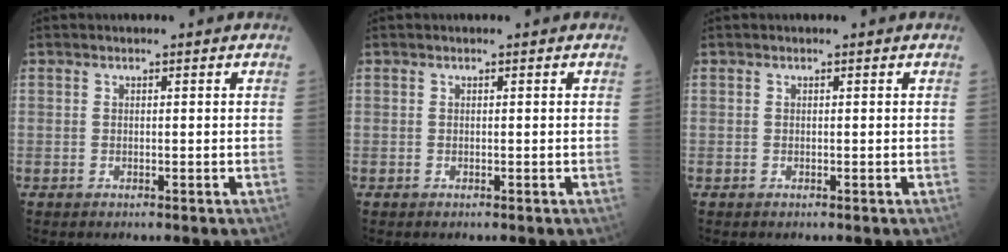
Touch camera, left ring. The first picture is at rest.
{"total": 0.0}
{"total": 0.0}